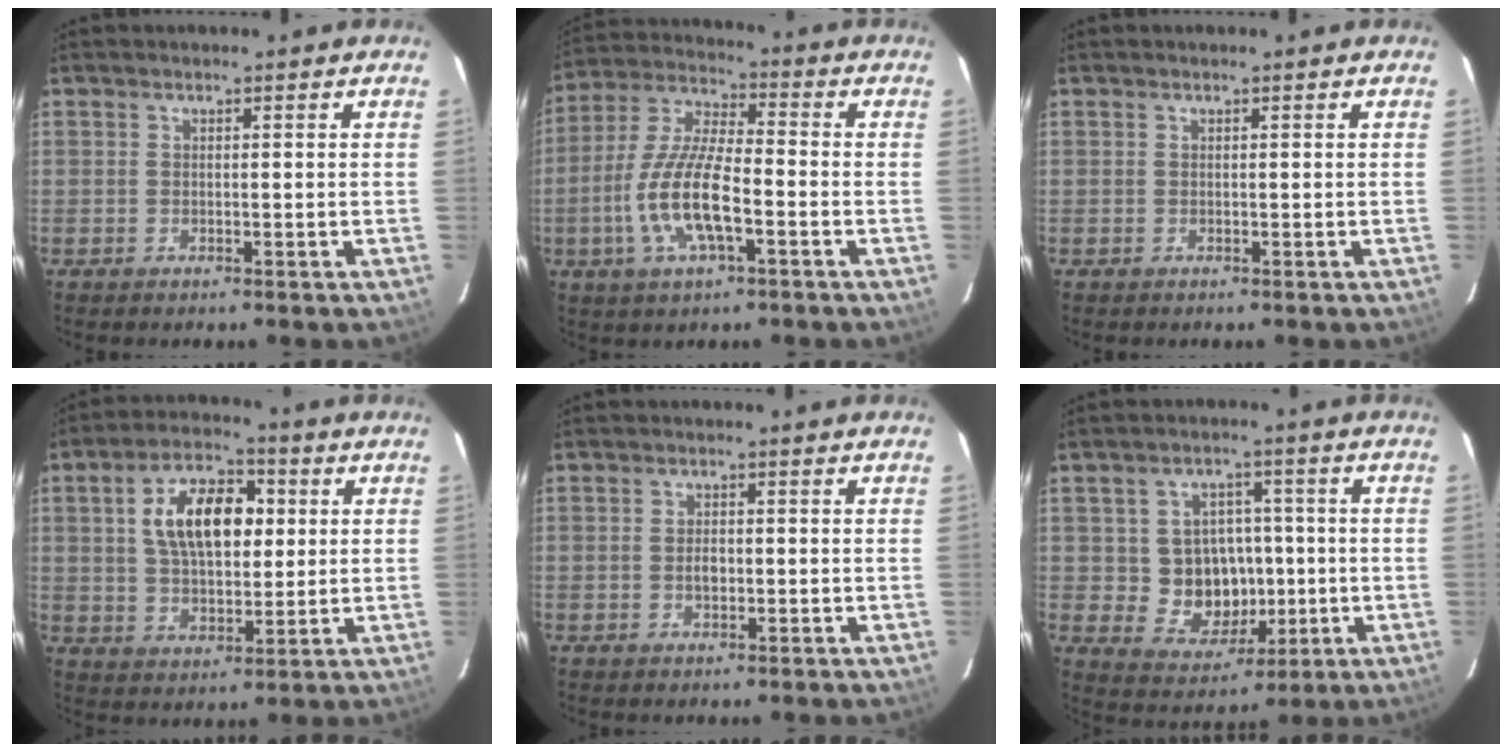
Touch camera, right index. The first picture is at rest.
{"total": 13.4, "force": [-4.4, 4.2, 12.0], "torque": [-0.254, -0.005, -0.083]}
{"total": 0.0}
{"total": 13.3, "force": [2.9, 7.2, 10.8], "torque": [-0.188, 0.026, 0.052]}
{"total": 2.0, "force": [-0.4, 1.4, 1.4], "torque": [-0.025, 0.003, -0.007]}
{"total": 10.0, "force": [-0.7, 9.2, 4.1], "torque": [-0.091, 0.008, 0.008]}